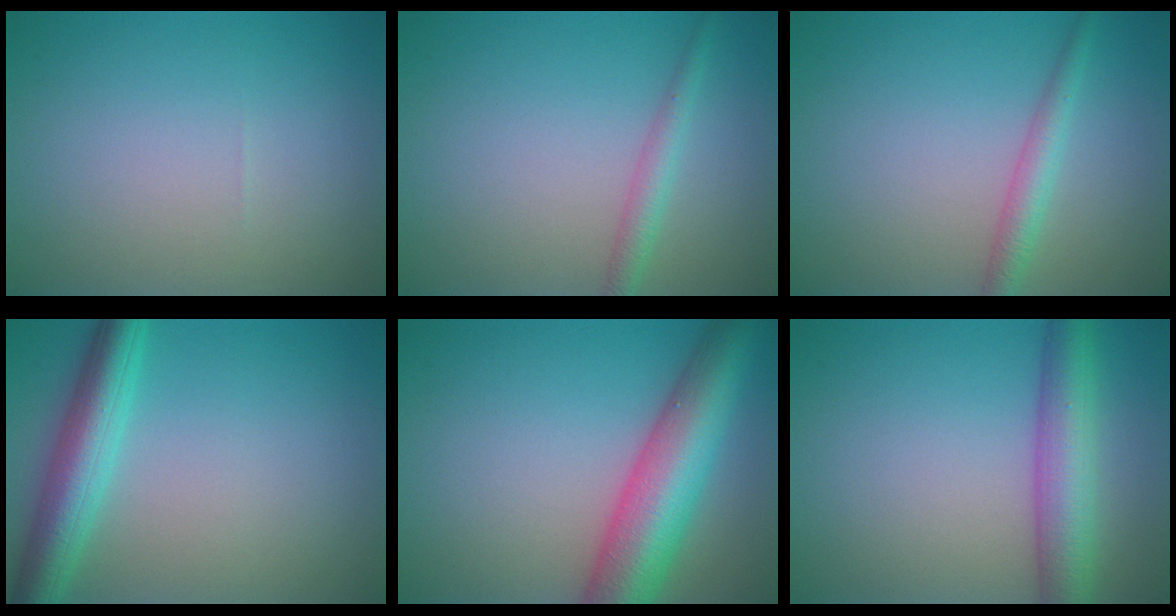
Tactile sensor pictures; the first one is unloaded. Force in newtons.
{"total": 1.9, "press": 1.9, "slide": 0.0}
{"total": 2.3, "press": 2.3, "slide": 0.1}
{"total": 5.5, "press": 5.5, "slide": 0.2}
{"total": 9.5, "press": 9.5, "slide": 0.2}
{"total": 5.8, "press": 5.8, "slide": 0.1}